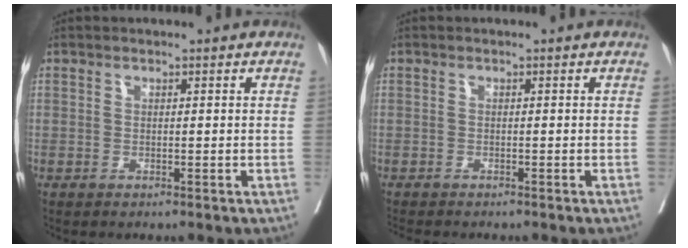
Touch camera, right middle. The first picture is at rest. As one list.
[{"total": 4.1, "force": [-3.7, 0.6, 1.6], "torque": [-0.027, -0.010, -0.054]}]